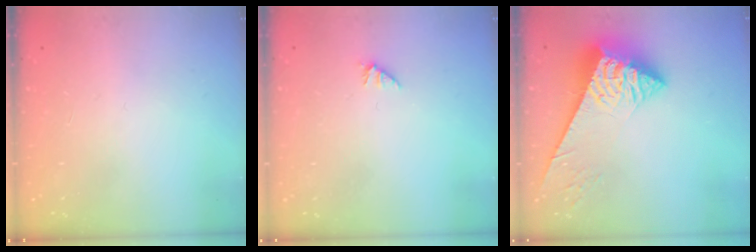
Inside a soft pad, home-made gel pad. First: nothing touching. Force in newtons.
{"total": 0.0}
{"total": 8.0, "press": 7.9, "slide": 1.4}